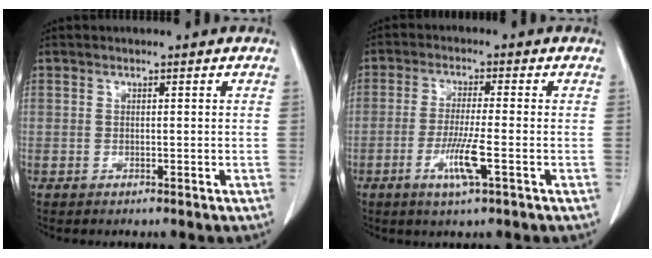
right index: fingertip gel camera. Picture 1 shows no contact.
{"total": 6.0, "force": [-2.3, 0.0, 5.6], "torque": [-0.107, -0.012, -0.043]}